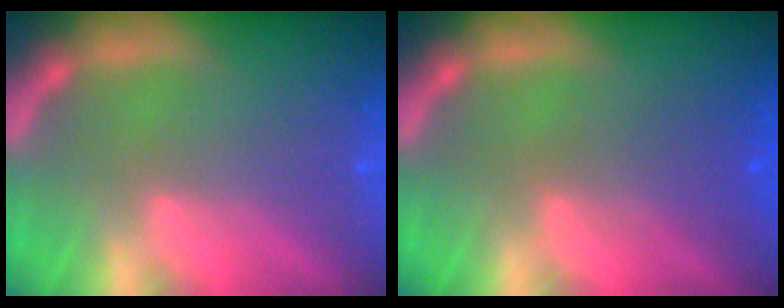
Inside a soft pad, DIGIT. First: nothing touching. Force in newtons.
{"total": 2.5}